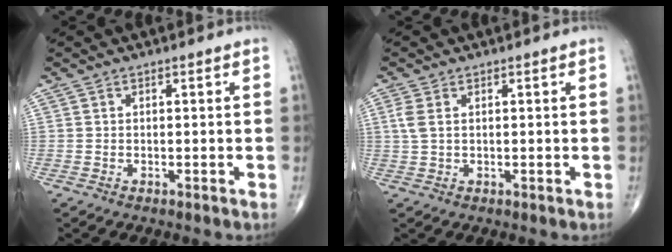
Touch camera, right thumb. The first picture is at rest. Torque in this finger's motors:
{"motor_torque": [2.47, 1.85, 0.10, -0.21, 0.03]}